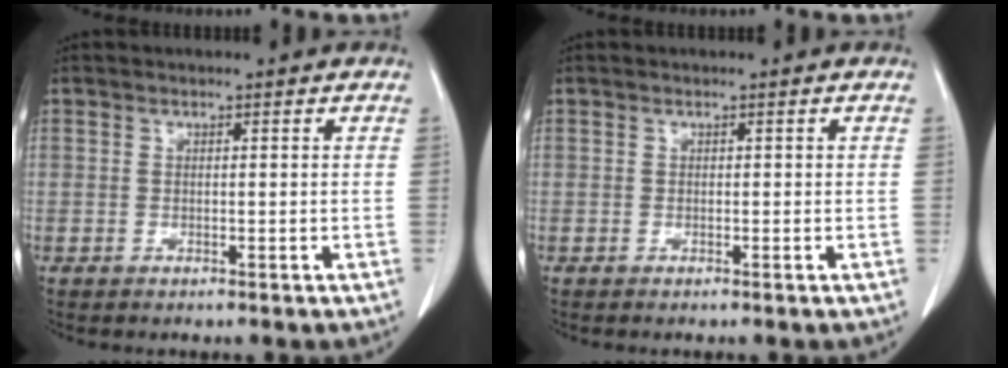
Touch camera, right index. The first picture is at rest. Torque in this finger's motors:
{"motor_torque": [-0.01, -0.05, 0.02, 0.01]}